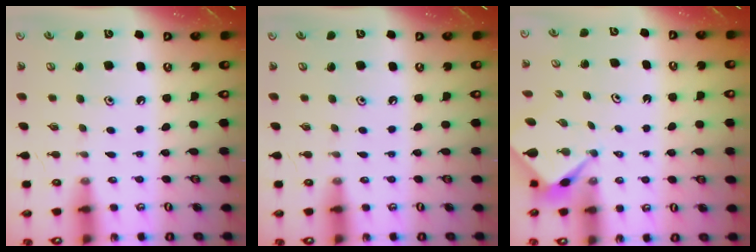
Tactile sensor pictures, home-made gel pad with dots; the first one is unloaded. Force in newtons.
{"total": 0.0}
{"total": 2.6, "press": 2.6, "slide": 0.2}